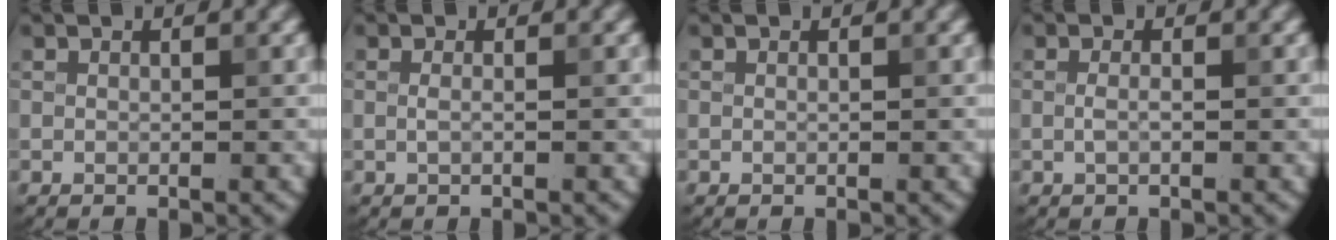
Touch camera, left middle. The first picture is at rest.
{"total": 0.7, "force": [0.0, 0.2, 0.7], "torque": [-0.015, -0.002, -0.001]}
{"total": 0.0}
{"total": 1.0, "force": [-0.1, 0.3, 1.0], "torque": [-0.021, -0.001, -0.004]}